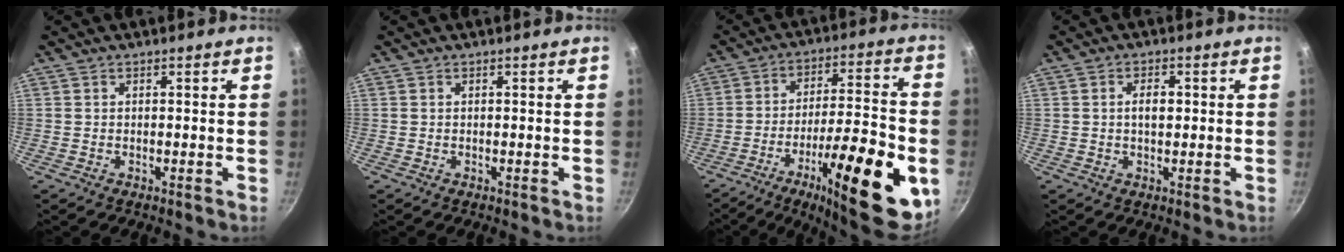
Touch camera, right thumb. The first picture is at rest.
{"total": 0.0}
{"total": 25.3, "force": [-9.5, 7.4, 22.2], "torque": [-0.294, 0.033, -0.138]}
{"total": 3.1, "force": [0.2, 1.8, 2.5], "torque": [-0.034, 0.006, 0.002]}